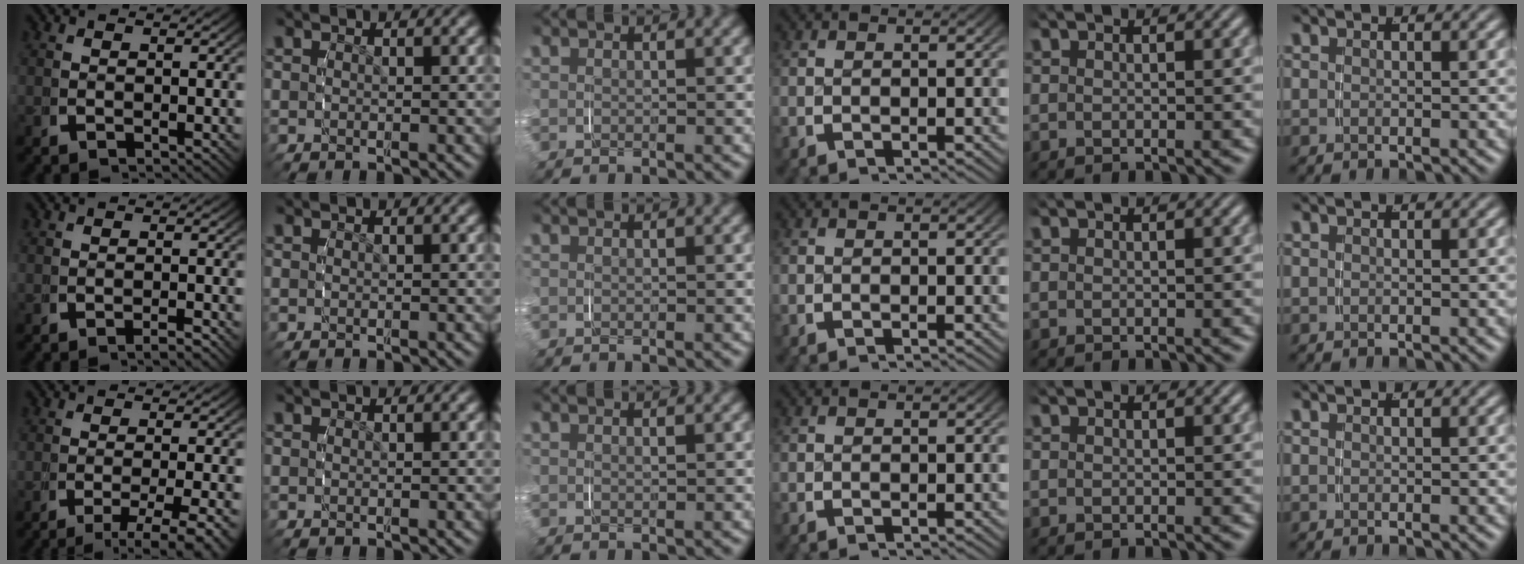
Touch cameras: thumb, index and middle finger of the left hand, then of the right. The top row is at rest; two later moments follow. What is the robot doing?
{"motion": "grasp_and_lifting", "object": "measuring cup"}